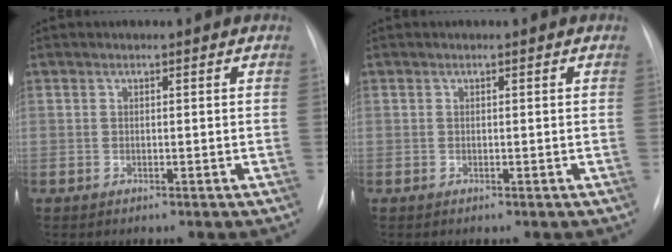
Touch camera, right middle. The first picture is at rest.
{"total": 0.0}